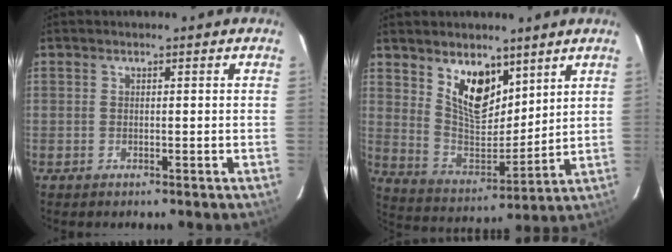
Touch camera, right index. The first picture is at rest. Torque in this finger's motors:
{"motor_torque": [0.25, 0.48, 0.17, 0.09]}